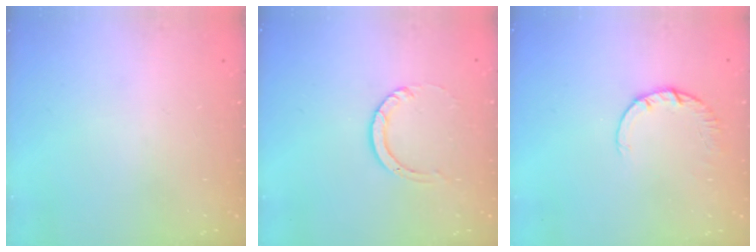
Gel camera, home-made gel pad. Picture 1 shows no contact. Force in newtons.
{"total": 3.9, "press": 3.9, "slide": 0.4}
{"total": 2.4, "press": 2.4, "slide": 0.2}